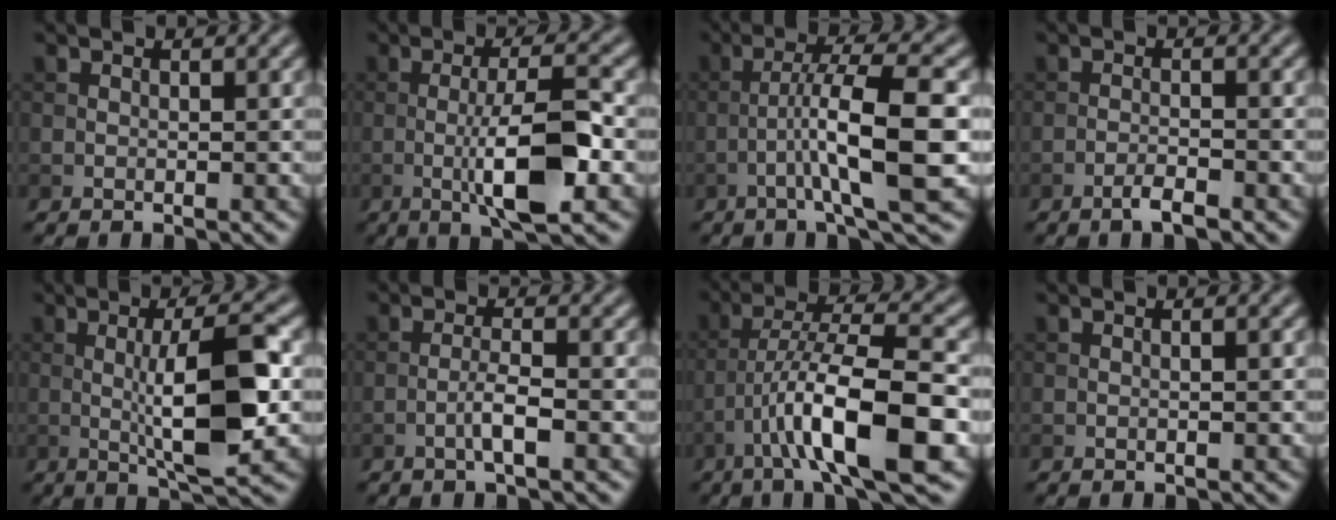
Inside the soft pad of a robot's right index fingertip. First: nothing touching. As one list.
[{"total": 7.7, "force": [-1.6, 1.8, 7.3], "torque": [-0.123, 0.004, -0.030]}, {"total": 8.1, "force": [-2.1, 0.9, 7.8], "torque": [-0.126, 0.022, -0.035]}, {"total": 2.1, "force": [-1.4, 0.3, 1.5], "torque": [-0.026, 0.005, -0.030]}, {"total": 8.5, "force": [-0.2, 1.8, 8.3], "torque": [-0.129, 0.000, -0.003]}, {"total": 2.2, "force": [-1.0, 0.3, 2.0], "torque": [-0.038, 0.007, -0.020]}, {"total": 10.5, "force": [-4.1, 2.2, 9.4], "torque": [-0.154, 0.019, -0.071]}, {"total": 0.8, "force": [0.0, 0.1, 0.8], "torque": [-0.012, 0.000, 0.000]}]